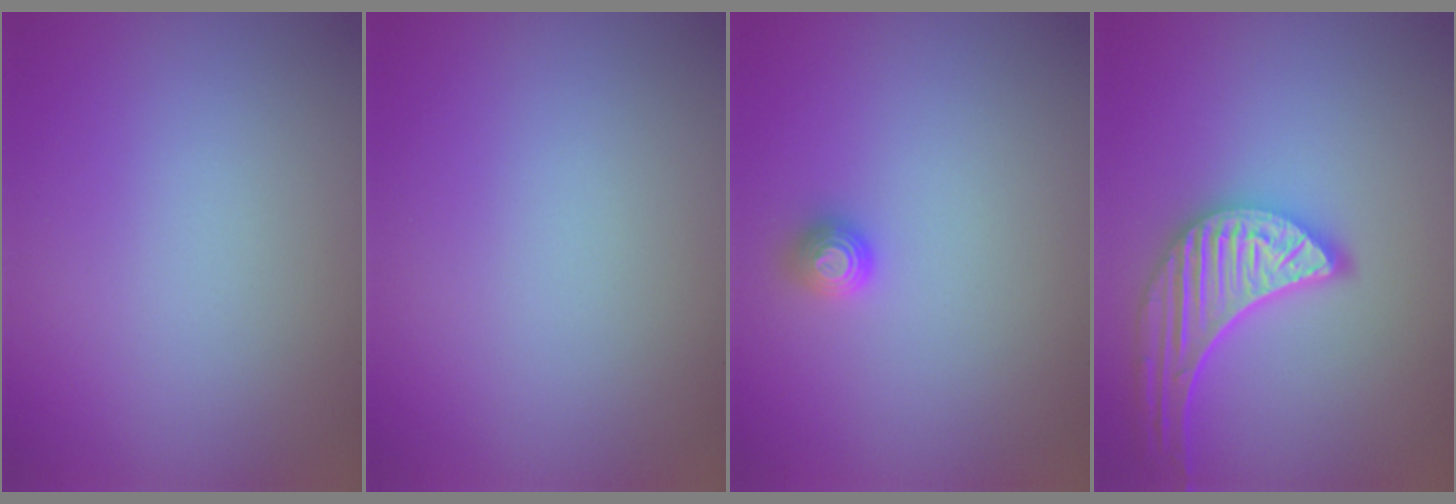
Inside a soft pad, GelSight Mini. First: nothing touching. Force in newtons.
{"total": 0.0}
{"total": 1.0, "press": 1.0, "slide": 0.3}
{"total": 5.3, "press": 4.7, "slide": 2.5}